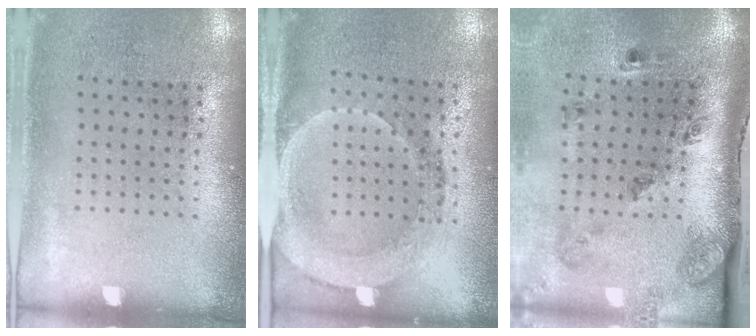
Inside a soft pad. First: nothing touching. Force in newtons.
{"total": 1.8, "press": 1.6, "slide": 0.8}
{"total": 2.8, "press": 1.7, "slide": 2.2}